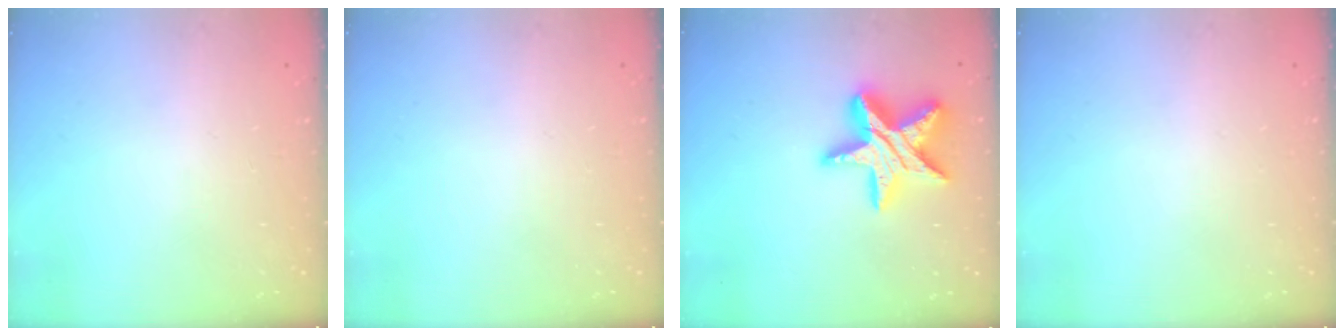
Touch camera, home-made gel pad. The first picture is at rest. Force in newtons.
{"total": 0.0}
{"total": 19.8, "press": 19.7, "slide": 1.5}
{"total": 0.0}